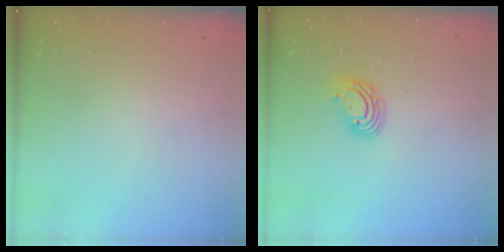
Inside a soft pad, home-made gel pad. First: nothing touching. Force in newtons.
{"total": 7.9, "press": 7.8, "slide": 1.5}